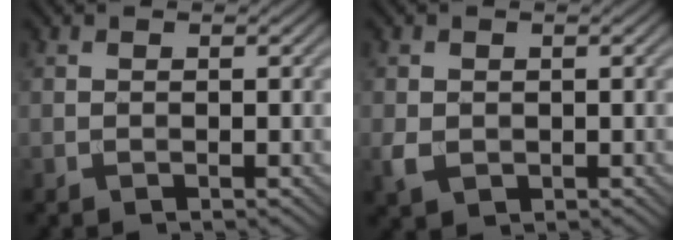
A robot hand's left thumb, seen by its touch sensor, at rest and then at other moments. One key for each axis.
{"total": 2.3, "fx": -0.2, "fy": 1.9, "fz": 1.2, "tx": -0.032, "ty": -0.006, "tz": -0.004}